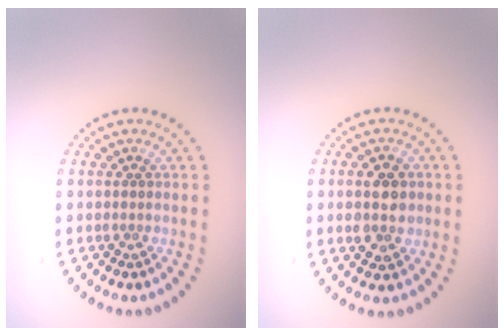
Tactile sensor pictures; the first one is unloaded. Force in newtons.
{"total": 3.7, "press": 3.7, "slide": 0.2}